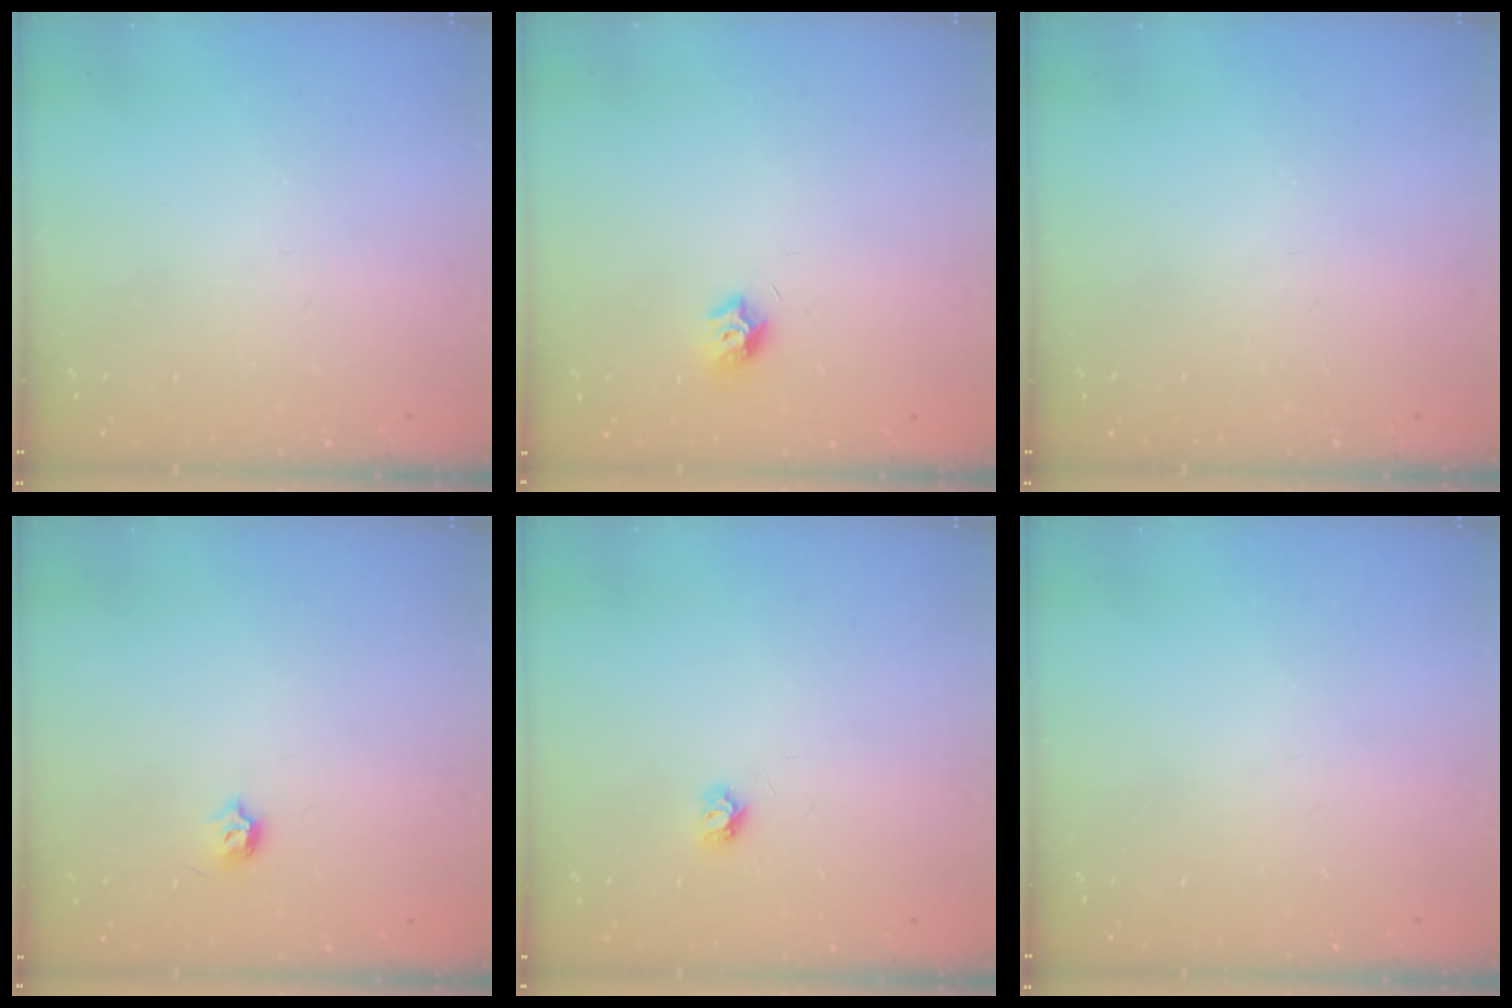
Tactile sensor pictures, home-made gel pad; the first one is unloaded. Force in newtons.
{"total": 7.6, "press": 7.6, "slide": 0.7}
{"total": 0.0}
{"total": 3.9, "press": 3.8, "slide": 0.7}
{"total": 4.2, "press": 4.2, "slide": 0.4}
{"total": 0.0}